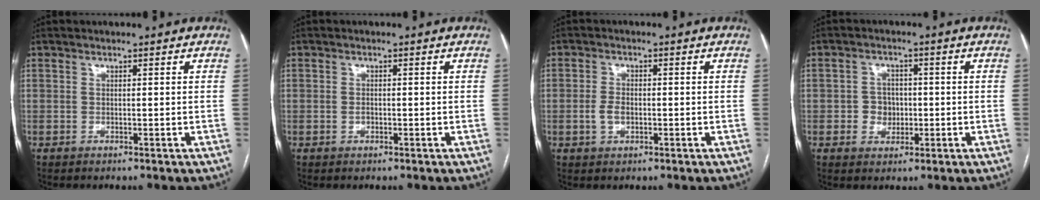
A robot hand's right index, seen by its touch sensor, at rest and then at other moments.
{"total": 1.0, "force": [-0.4, 0.7, 0.7], "torque": [-0.015, 0.001, -0.005]}
{"total": 3.0, "force": [-0.7, 1.8, 2.3], "torque": [-0.051, 0.004, -0.013]}
{"total": 3.9, "force": [-0.6, 3.5, 1.7], "torque": [-0.023, 0.011, -0.005]}